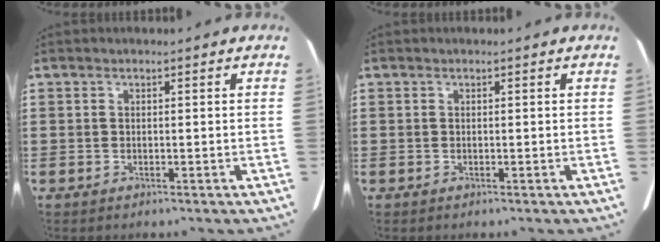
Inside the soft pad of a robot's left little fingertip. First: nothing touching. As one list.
[{"total": 0.0}]